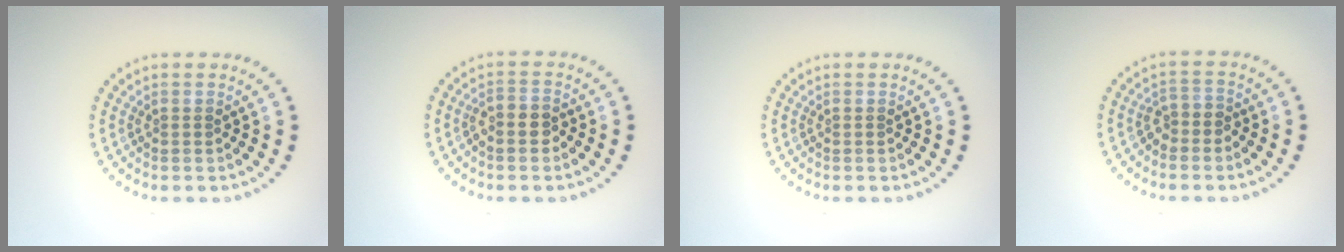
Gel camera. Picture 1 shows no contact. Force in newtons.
{"total": 1.9, "press": 1.8, "slide": 0.8}
{"total": 0.0}
{"total": 1.7, "press": 1.3, "slide": 1.0}